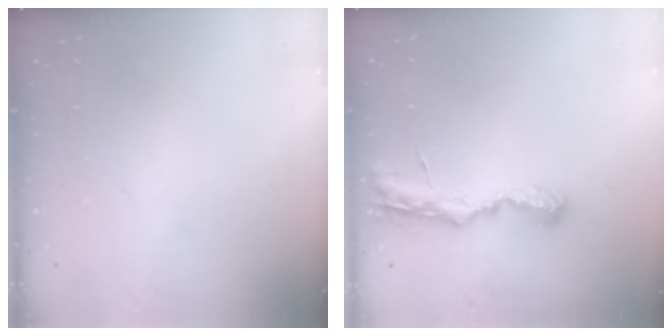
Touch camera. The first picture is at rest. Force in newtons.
{"total": 7.5, "press": 7.5, "slide": 0.4}